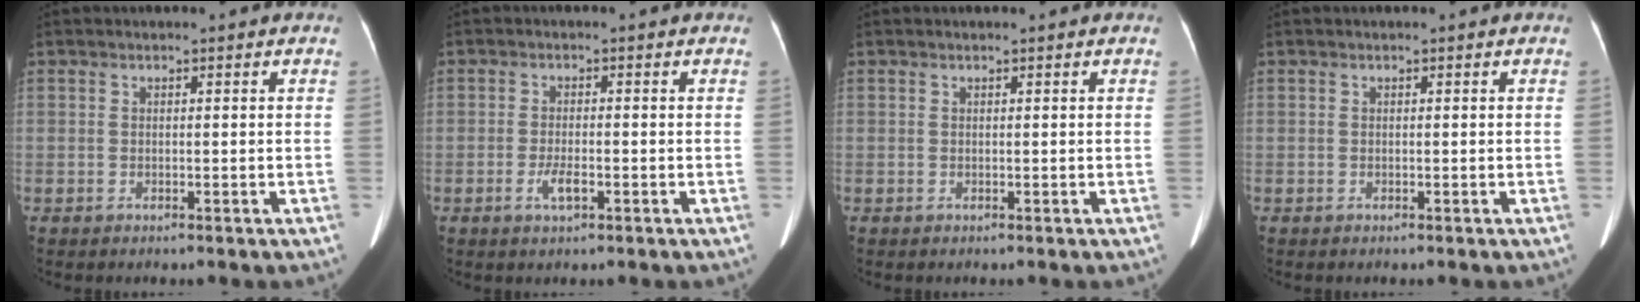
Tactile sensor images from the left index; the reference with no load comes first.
{"total": 2.6, "force": [-1.0, 0.7, 2.2], "torque": [-0.047, -0.002, -0.018]}
{"total": 0.0}
{"total": 0.0}